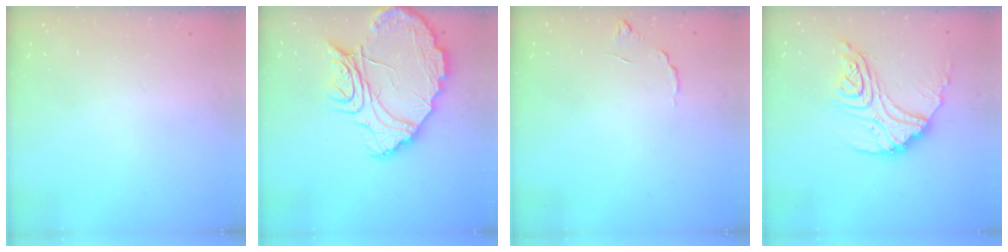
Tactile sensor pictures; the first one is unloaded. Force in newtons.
{"total": 17.6, "press": 17.5, "slide": 1.6}
{"total": 6.0, "press": 6.0, "slide": 0.4}
{"total": 18.5, "press": 18.5, "slide": 1.6}